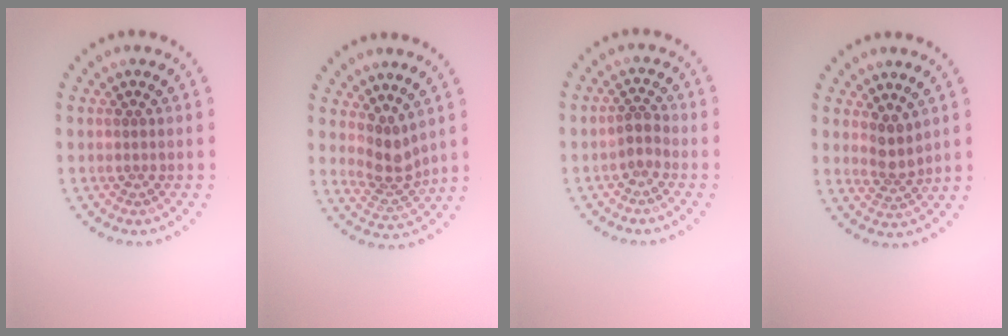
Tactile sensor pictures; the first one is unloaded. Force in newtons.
{"total": 2.9, "press": 2.2, "slide": 1.8}
{"total": 1.4, "press": 1.2, "slide": 0.9}
{"total": 2.3, "press": 1.9, "slide": 1.3}